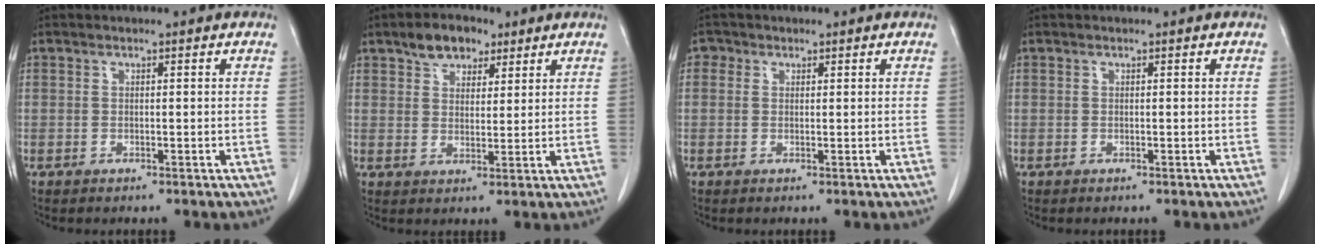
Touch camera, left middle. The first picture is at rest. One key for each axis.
{"total": 6.0, "fx": 4.0, "fy": 3.4, "fz": 2.8, "tx": -0.045, "ty": 0.013, "tz": 0.071}
{"total": 1.4, "fx": 0.7, "fy": 1.2, "fz": 0.3, "tx": 0.003, "ty": 0.002, "tz": 0.007}
{"total": 0.0}